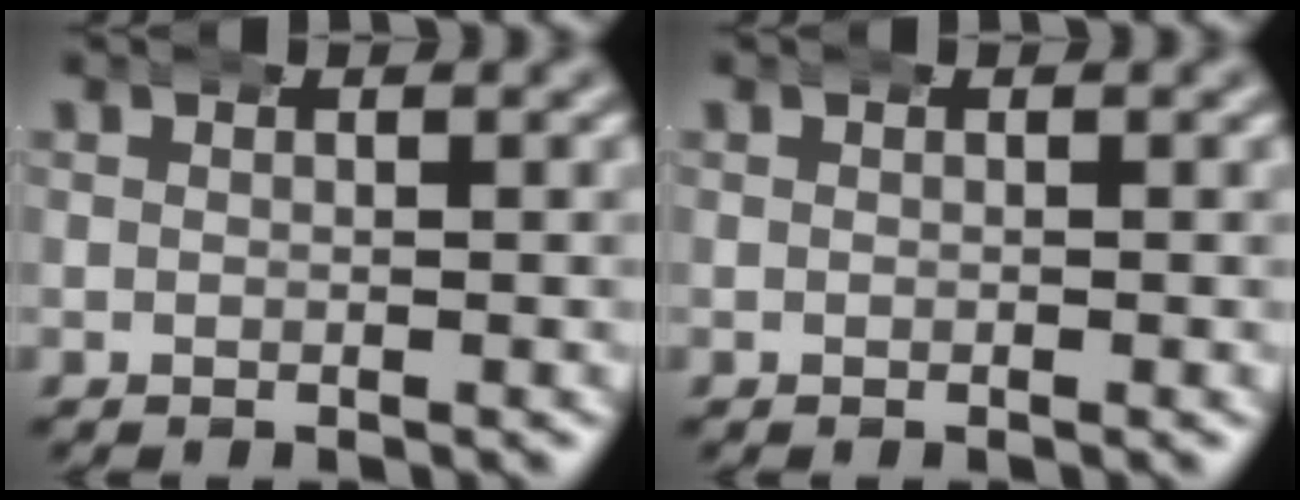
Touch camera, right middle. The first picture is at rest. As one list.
[{"total": 0.0}]